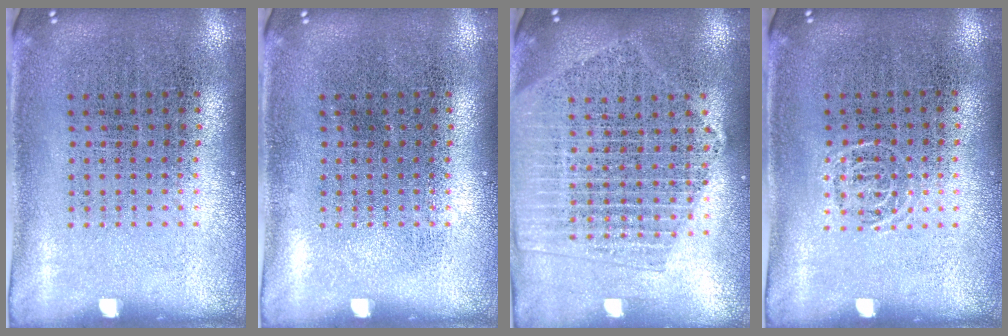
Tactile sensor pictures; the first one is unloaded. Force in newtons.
{"total": 0.0}
{"total": 2.1, "press": 1.9, "slide": 0.9}
{"total": 0.5, "press": 0.4, "slide": 0.3}